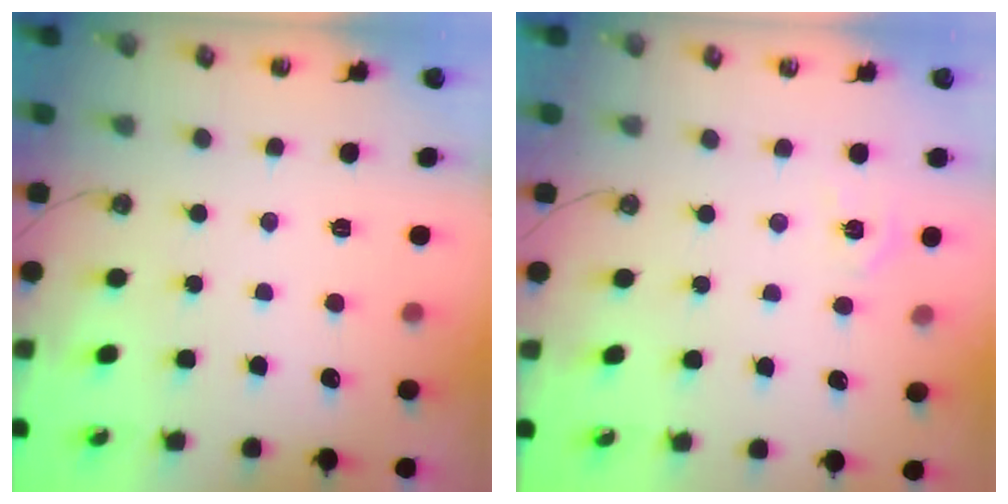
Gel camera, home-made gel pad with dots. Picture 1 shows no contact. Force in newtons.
{"total": 3.1, "press": 3.0, "slide": 0.3}